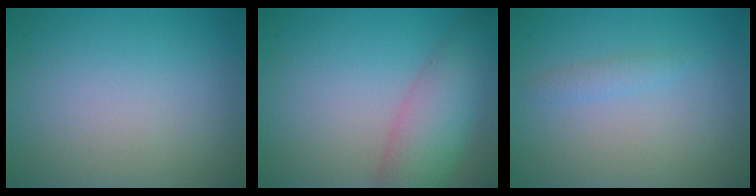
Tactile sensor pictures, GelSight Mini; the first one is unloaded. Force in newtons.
{"total": 5.6, "press": 5.6, "slide": 0.3}
{"total": 1.0, "press": 1.0, "slide": 0.0}